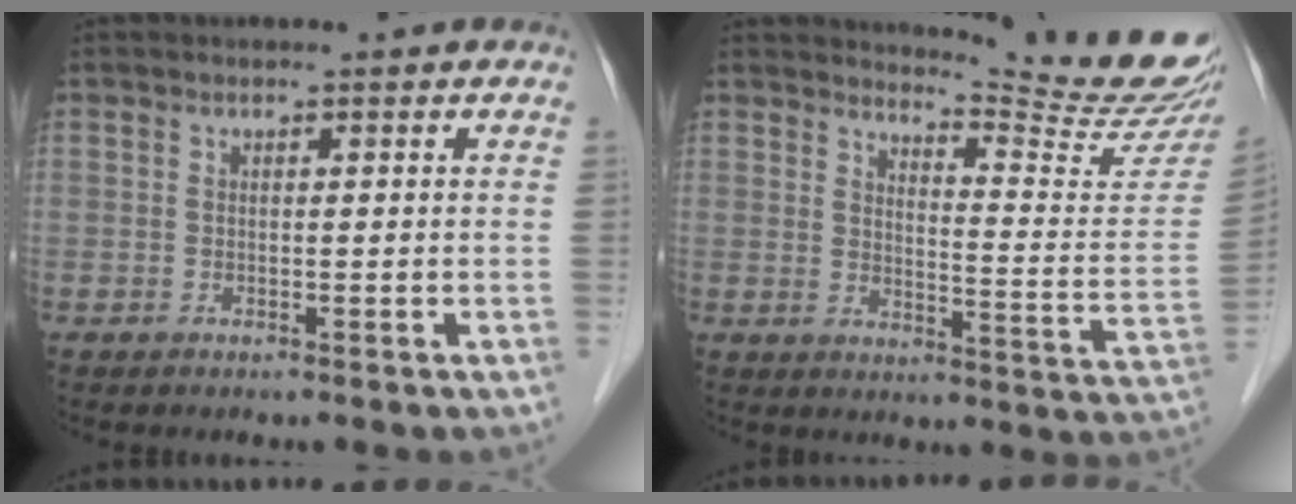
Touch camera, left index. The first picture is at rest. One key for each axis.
{"total": 15.7, "fx": 15.4, "fy": -1.0, "fz": 3.3, "tx": -0.047, "ty": -0.129, "tz": 0.173}